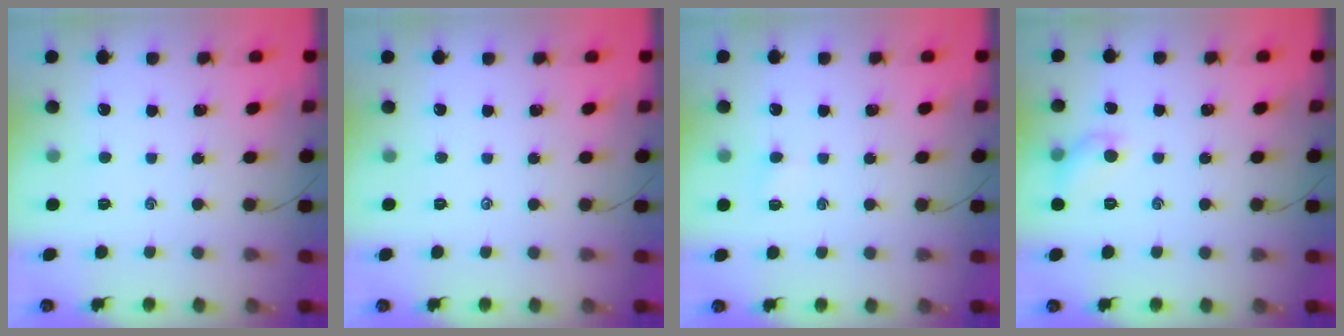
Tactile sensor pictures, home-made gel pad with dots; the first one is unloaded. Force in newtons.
{"total": 0.0}
{"total": 1.6, "press": 1.5, "slide": 0.5}
{"total": 6.2, "press": 6.1, "slide": 1.3}